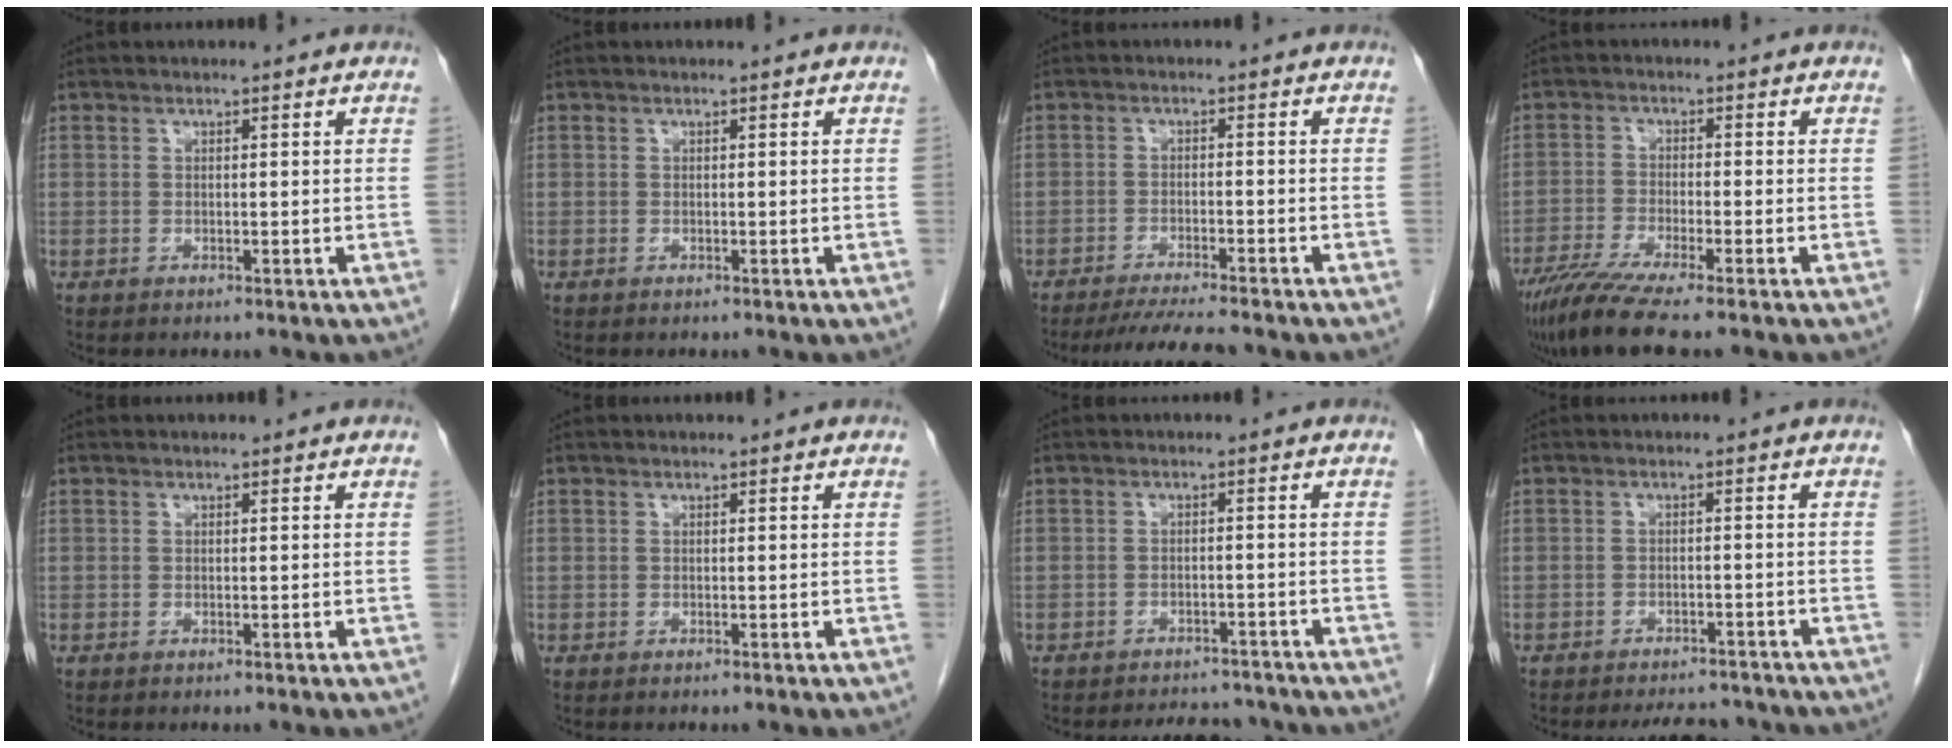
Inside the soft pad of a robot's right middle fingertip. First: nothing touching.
{"total": 0.0}
{"total": 7.4, "force": [-6.6, -0.1, 3.2], "torque": [-0.044, -0.021, -0.105]}
{"total": 8.2, "force": [-6.4, -0.4, 5.2], "torque": [-0.086, -0.023, -0.109]}
{"total": 0.0}
{"total": 0.0}
{"total": 8.5, "force": [-8.0, 2.5, 1.8], "torque": [-0.026, 0.005, -0.095]}
{"total": 7.3, "force": [-6.8, 2.0, 1.7], "torque": [-0.021, 0.000, -0.083]}